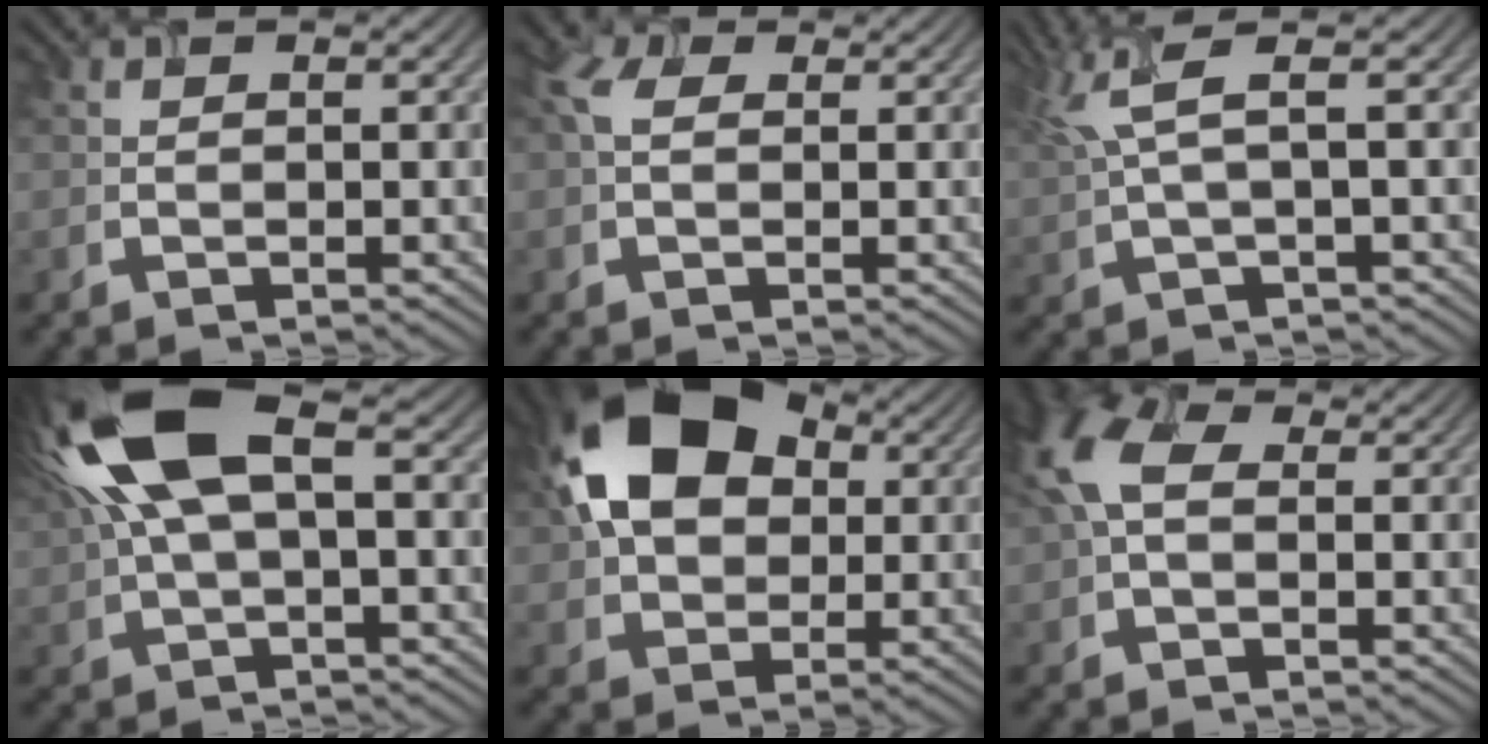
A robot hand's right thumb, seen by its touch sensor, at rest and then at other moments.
{"total": 2.5, "force": [0.7, 1.7, 1.6], "torque": [-0.046, 0.006, 0.010]}
{"total": 6.3, "force": [2.7, 1.4, 5.6], "torque": [-0.111, 0.025, 0.052]}
{"total": 13.5, "force": [4.0, 5.6, 11.6], "torque": [-0.271, 0.018, 0.080]}
{"total": 15.2, "force": [3.7, 10.6, 10.3], "torque": [-0.193, 0.022, 0.057]}
{"total": 6.8, "force": [1.5, 4.3, 5.1], "torque": [-0.144, 0.015, 0.023]}